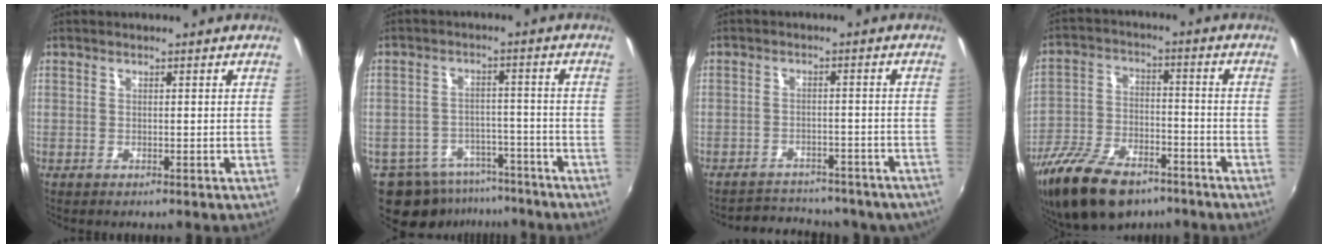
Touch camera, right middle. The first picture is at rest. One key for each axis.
{"total": 12.8, "fx": -9.6, "fy": 7.3, "fz": 4.2, "tx": -0.103, "ty": 0.008, "tz": -0.125}
{"total": 15.0, "fx": -13.0, "fy": 5.7, "fz": 5.0, "tx": -0.105, "ty": 0.009, "tz": -0.153}
{"total": 19.3, "fx": -13.5, "fy": 8.9, "fz": 10.5, "tx": -0.225, "ty": -0.025, "tz": -0.233}